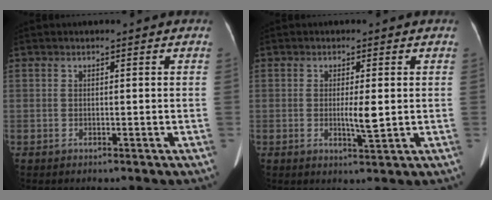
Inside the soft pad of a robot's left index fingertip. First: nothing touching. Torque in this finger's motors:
{"motor_torque": [-0.08, -0.15, 0.05, 0.00]}